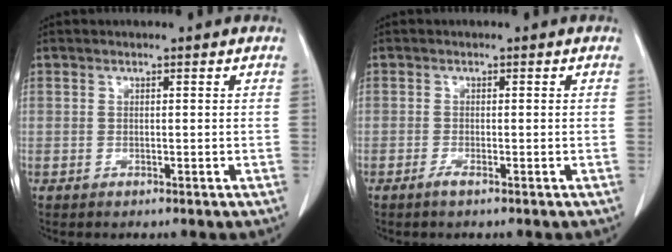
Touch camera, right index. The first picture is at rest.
{"total": 1.1, "force": [-0.8, -0.1, 0.8], "torque": [-0.015, -0.002, -0.015]}